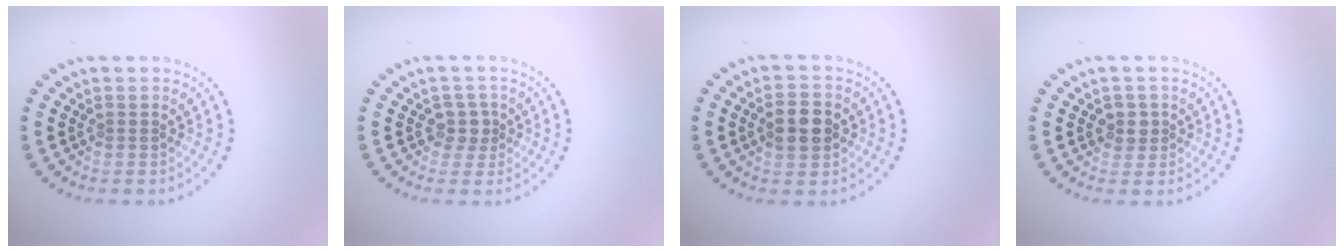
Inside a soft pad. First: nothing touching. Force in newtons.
{"total": 1.7, "press": 1.4, "slide": 1.1}
{"total": 3.6, "press": 3.6, "slide": 0.1}
{"total": 1.7, "press": 1.4, "slide": 0.8}